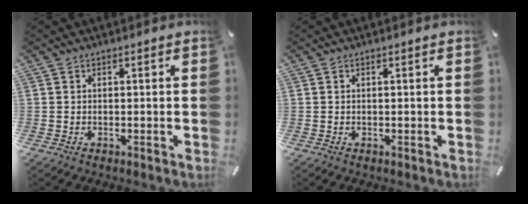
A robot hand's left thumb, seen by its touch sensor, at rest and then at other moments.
{"total": 0.0}